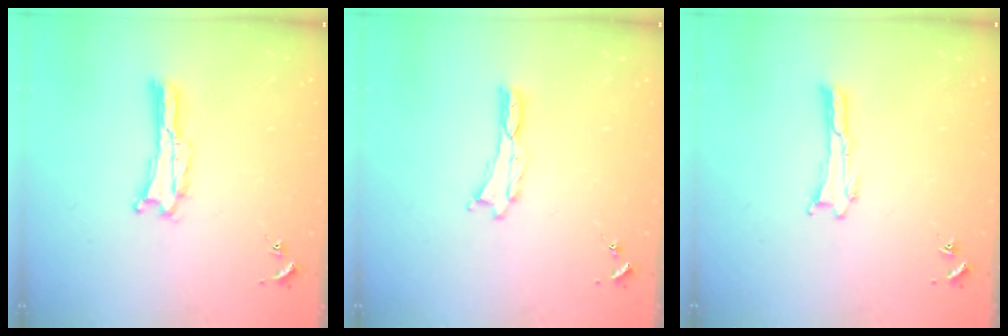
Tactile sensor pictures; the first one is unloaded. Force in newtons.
{"total": 0.0}
{"total": 0.0}